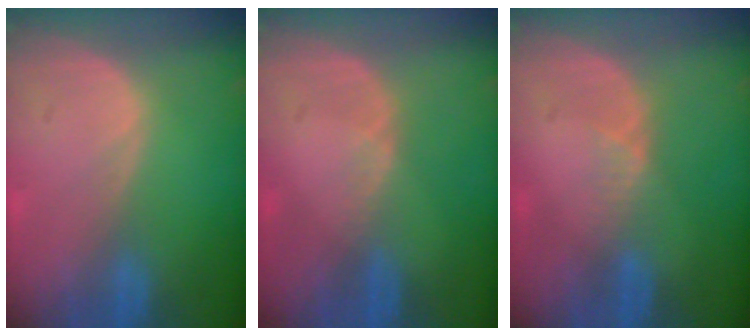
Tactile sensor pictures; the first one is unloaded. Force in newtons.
{"total": 1.1, "press": 0.8, "slide": 0.8}
{"total": 2.0, "press": 1.6, "slide": 1.3}